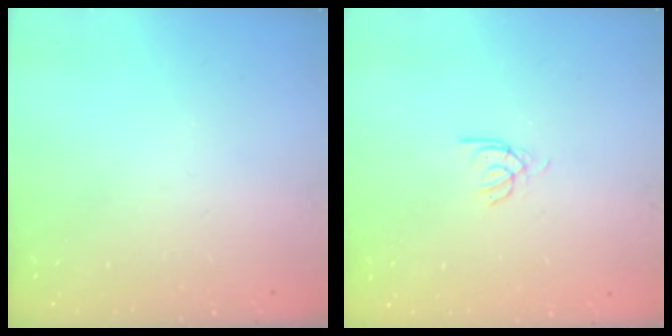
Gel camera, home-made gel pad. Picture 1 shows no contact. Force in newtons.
{"total": 2.5, "press": 2.4, "slide": 0.3}